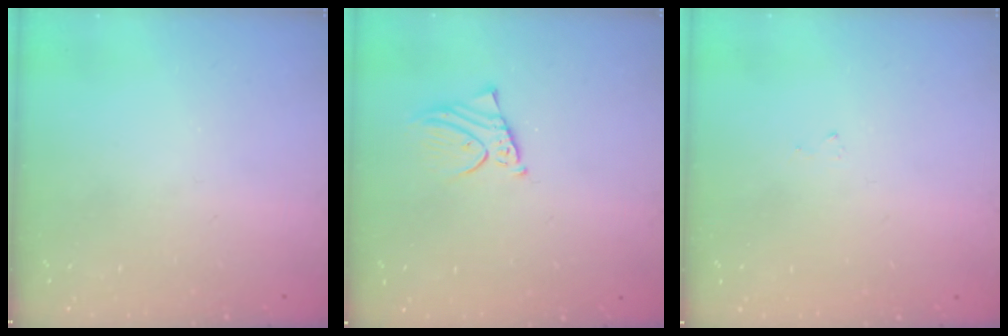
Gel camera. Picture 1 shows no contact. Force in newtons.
{"total": 4.3, "press": 4.3, "slide": 0.3}
{"total": 3.1, "press": 3.1, "slide": 0.0}